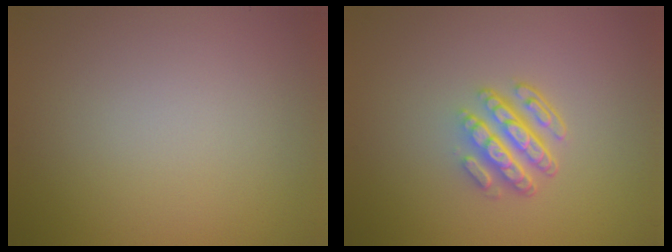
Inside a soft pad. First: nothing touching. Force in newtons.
{"total": 4.7, "press": 3.3, "slide": 3.3}